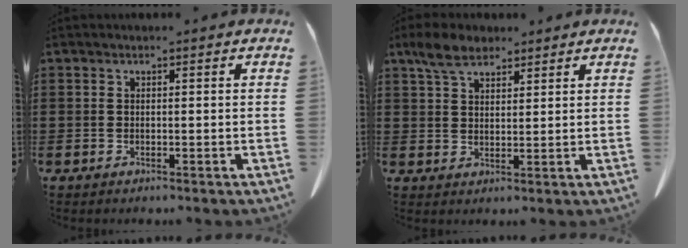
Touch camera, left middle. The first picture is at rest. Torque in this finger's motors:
{"motor_torque": [1.02, -0.74, 0.11, 0.06]}